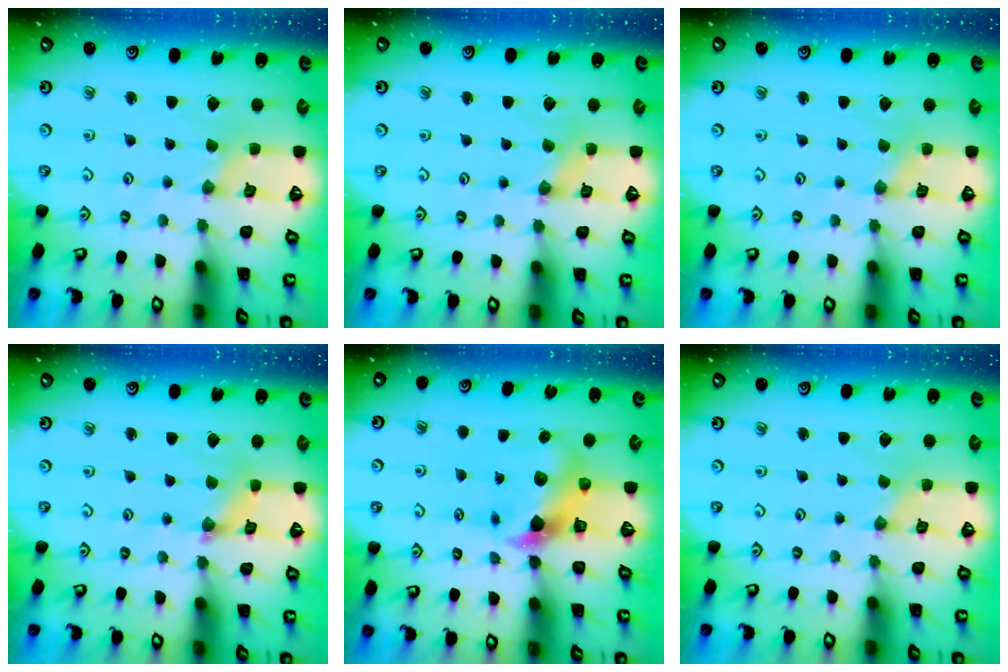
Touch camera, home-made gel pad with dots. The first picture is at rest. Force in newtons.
{"total": 1.3, "press": 1.3, "slide": 0.2}
{"total": 0.5, "press": 0.5, "slide": 0.1}
{"total": 1.7, "press": 1.7, "slide": 0.3}
{"total": 5.9, "press": 5.9, "slide": 0.9}
{"total": 0.0}